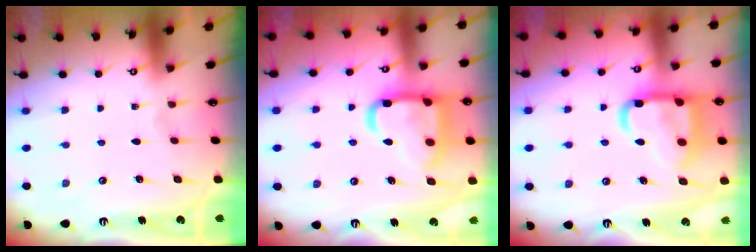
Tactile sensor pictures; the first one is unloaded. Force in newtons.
{"total": 19.3, "press": 19.2, "slide": 1.9}
{"total": 19.1, "press": 18.9, "slide": 2.0}